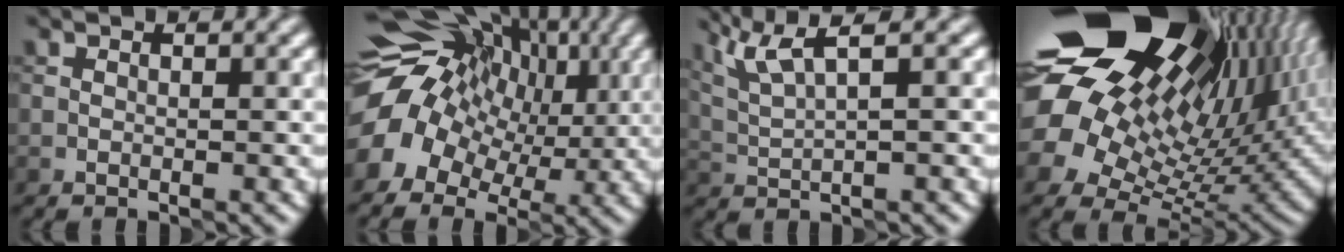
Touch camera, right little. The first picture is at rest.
{"total": 12.2, "force": [1.2, 9.6, 7.5], "torque": [-0.139, 0.014, 0.017]}
{"total": 4.6, "force": [2.9, 0.5, 3.6], "torque": [-0.079, 0.014, 0.062]}
{"total": 21.7, "force": [9.9, 13.5, 13.8], "torque": [-0.291, 0.039, 0.178]}